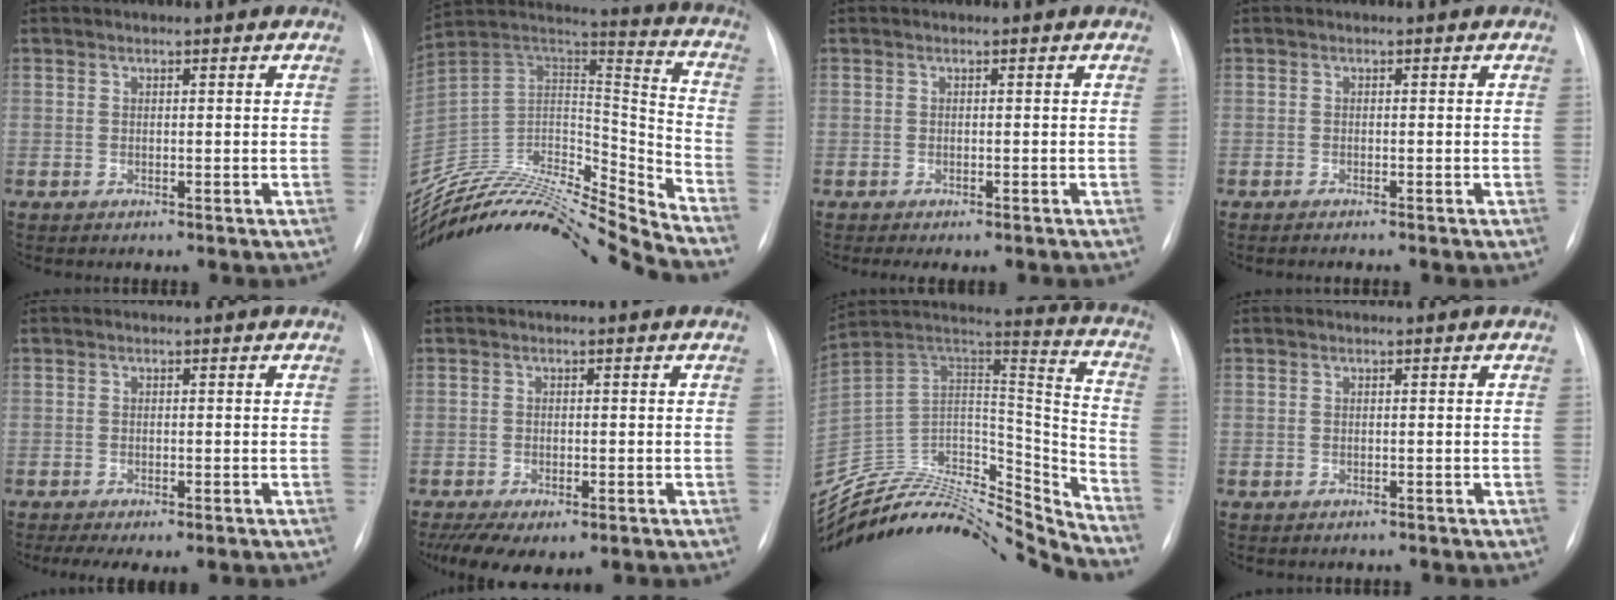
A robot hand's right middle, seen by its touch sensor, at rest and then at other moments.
{"total": 26.4, "force": [-25.3, 0.1, 7.6], "torque": [-0.149, 0.014, -0.419]}
{"total": 1.8, "force": [-1.4, 0.5, 1.1], "torque": [-0.013, -0.006, -0.015]}
{"total": 1.7, "force": [-1.4, -0.1, 0.9], "torque": [-0.013, -0.001, -0.018]}
{"total": 5.8, "force": [-4.2, 1.8, 3.5], "torque": [-0.049, -0.009, -0.059]}
{"total": 8.3, "force": [-5.2, 3.5, 5.4], "torque": [-0.092, -0.016, -0.074]}
{"total": 31.4, "force": [-29.8, 4.5, 8.6], "torque": [-0.148, 0.012, -0.467]}
{"total": 0.7, "force": [-0.6, 0.3, 0.1], "torque": [-0.007, -0.002, -0.007]}